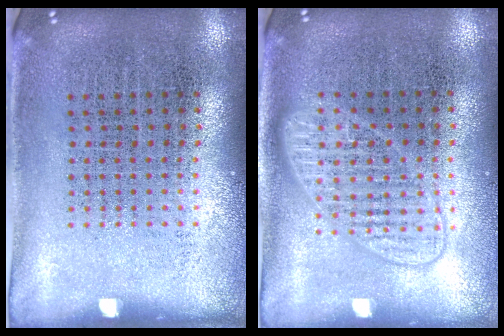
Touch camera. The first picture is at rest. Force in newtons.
{"total": 1.5, "press": 1.4, "slide": 0.3}